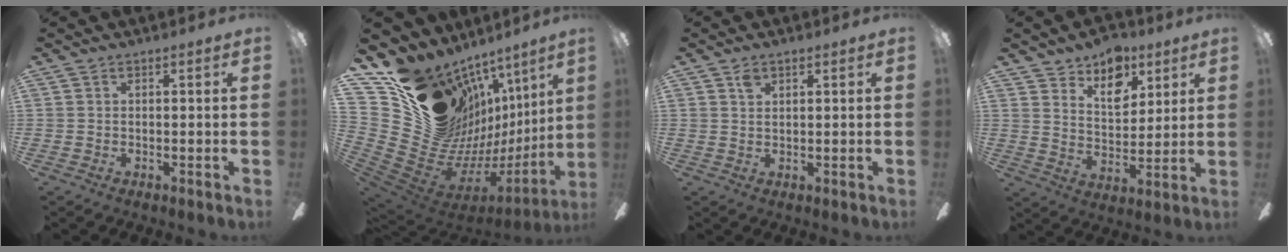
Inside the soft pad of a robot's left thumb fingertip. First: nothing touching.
{"total": 18.4, "force": [10.3, 13.0, 7.9], "torque": [-0.125, -0.119, 0.239]}
{"total": 1.9, "force": [1.1, 0.9, 1.2], "torque": [-0.028, 0.002, 0.019]}
{"total": 10.2, "force": [7.0, 6.1, 4.2], "torque": [-0.053, -0.040, 0.124]}